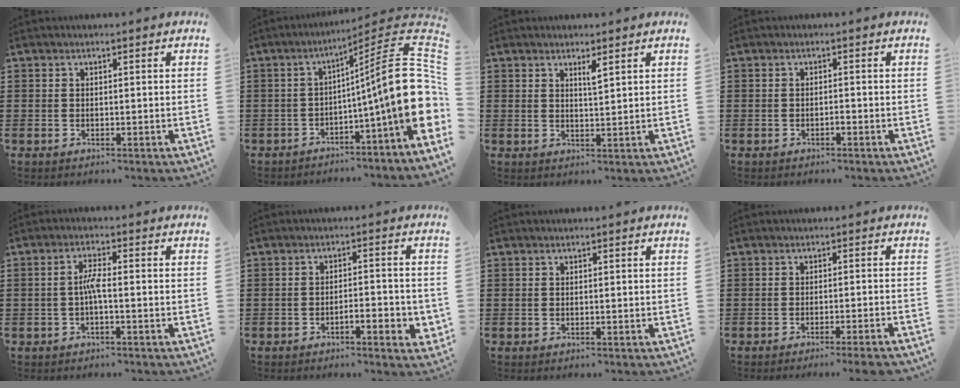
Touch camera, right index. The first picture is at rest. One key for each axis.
{"total": 15.9, "fx": -0.9, "fy": 2.8, "fz": 15.6, "tx": -0.219, "ty": -0.029, "tz": -0.023}
{"total": 1.9, "fx": 1.4, "fy": 0.2, "fz": 1.3, "tx": -0.019, "ty": -0.003, "tz": 0.022}
{"total": 0.8, "fx": -0.6, "fy": 0.1, "fz": 0.6, "tx": -0.012, "ty": -0.003, "tz": -0.010}
{"total": 3.0, "fx": -0.7, "fy": 0.4, "fz": 2.9, "tx": -0.063, "ty": 0.001, "tz": -0.018}
{"total": 3.6, "fx": -1.8, "fy": 0.8, "fz": 3.1, "tx": -0.049, "ty": 0.003, "tz": -0.033}
{"total": 0.0}
{"total": 2.4, "fx": -2.0, "fy": -0.6, "fz": 1.3, "tx": -0.021, "ty": -0.006, "tz": -0.037}